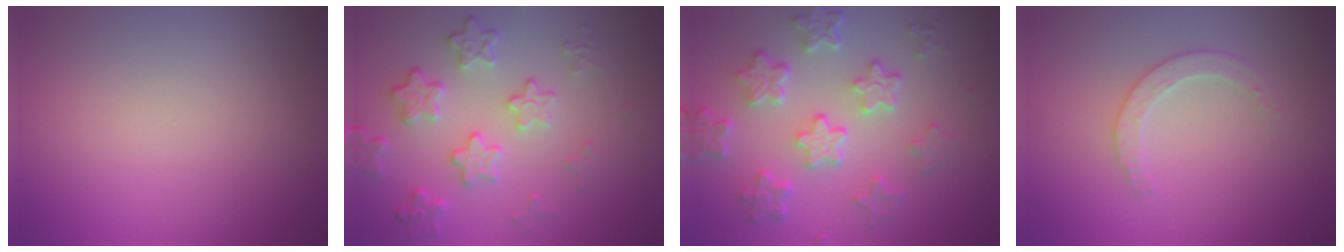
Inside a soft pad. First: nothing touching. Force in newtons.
{"total": 4.1, "press": 3.6, "slide": 2.0}
{"total": 5.7, "press": 4.2, "slide": 3.8}
{"total": 2.2, "press": 2.2, "slide": 0.6}